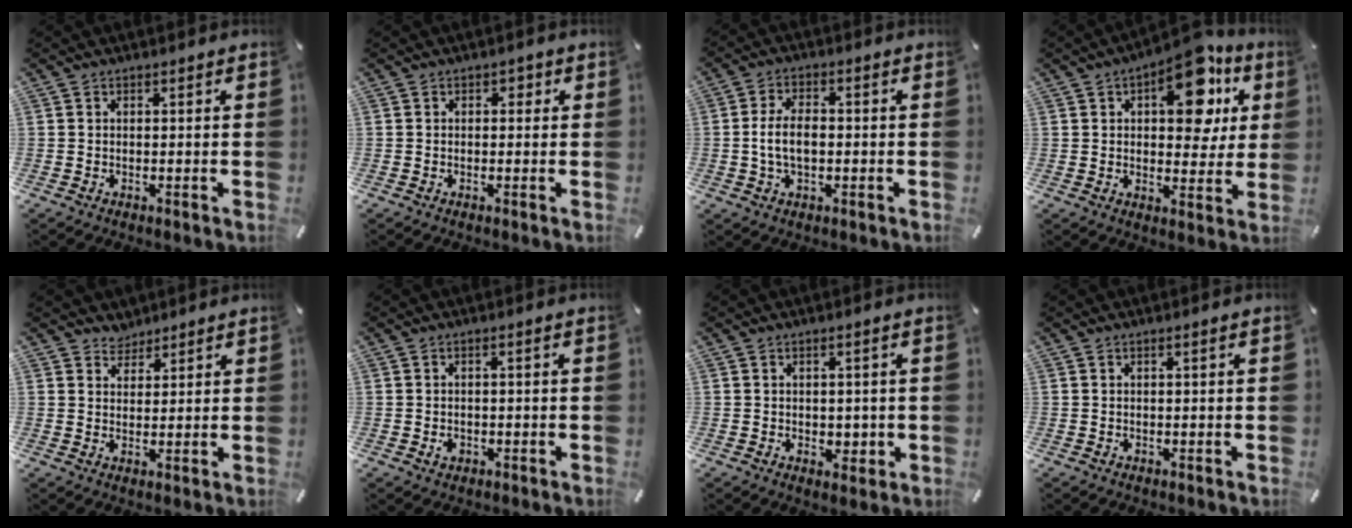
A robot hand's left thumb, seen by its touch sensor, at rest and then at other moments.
{"total": 1.2, "force": [-0.1, 1.1, 0.5], "torque": [-0.002, 0.004, -0.007]}
{"total": 6.6, "force": [-0.6, 3.7, 5.4], "torque": [-0.109, 0.007, -0.013]}
{"total": 16.6, "force": [7.3, 8.8, 12.0], "torque": [-0.151, -0.032, 0.120]}
{"total": 3.5, "force": [2.9, 1.8, -0.4], "torque": [0.006, -0.016, 0.054]}
{"total": 1.2, "force": [-0.4, 1.0, 0.5], "torque": [-0.011, 0.004, -0.008]}
{"total": 2.1, "force": [-0.1, 1.7, 1.2], "torque": [-0.015, -0.001, -0.004]}
{"total": 0.7, "force": [0.1, -0.1, 0.6], "torque": [-0.009, -0.001, 0.002]}